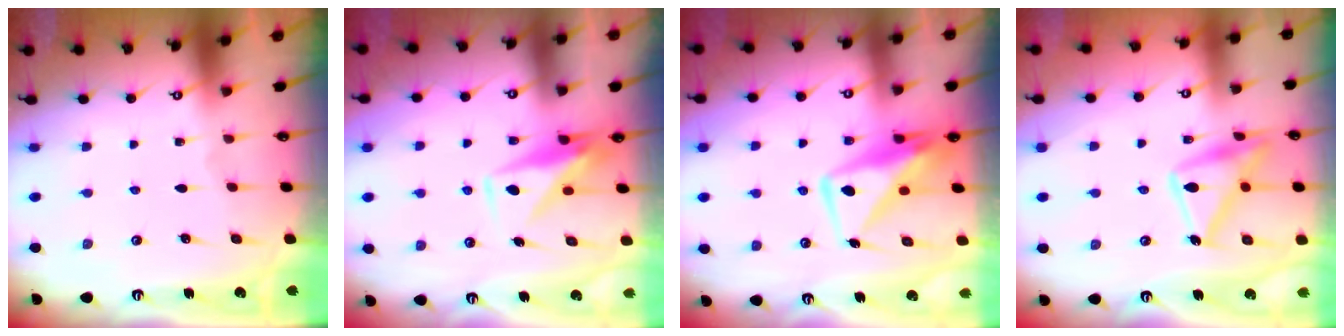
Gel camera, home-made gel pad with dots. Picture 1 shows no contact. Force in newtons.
{"total": 8.1, "press": 8.1, "slide": 0.2}
{"total": 10.9, "press": 10.9, "slide": 1.0}
{"total": 17.1, "press": 17.1, "slide": 1.2}